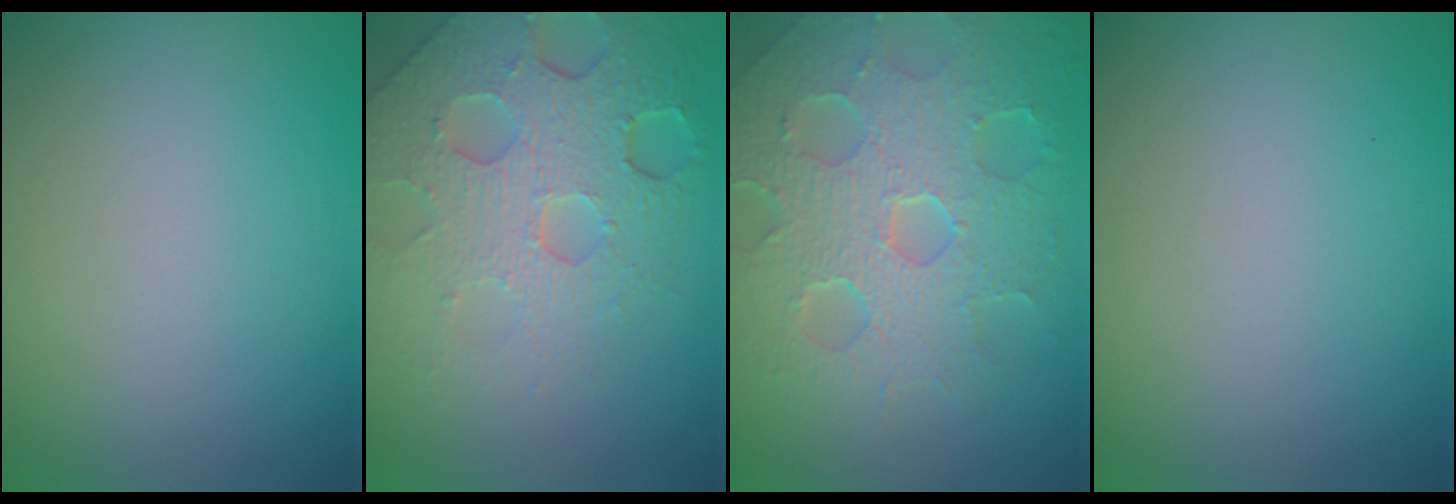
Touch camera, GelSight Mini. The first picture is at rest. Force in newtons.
{"total": 8.3, "press": 5.5, "slide": 6.2}
{"total": 8.3, "press": 5.7, "slide": 6.0}
{"total": 0.0}